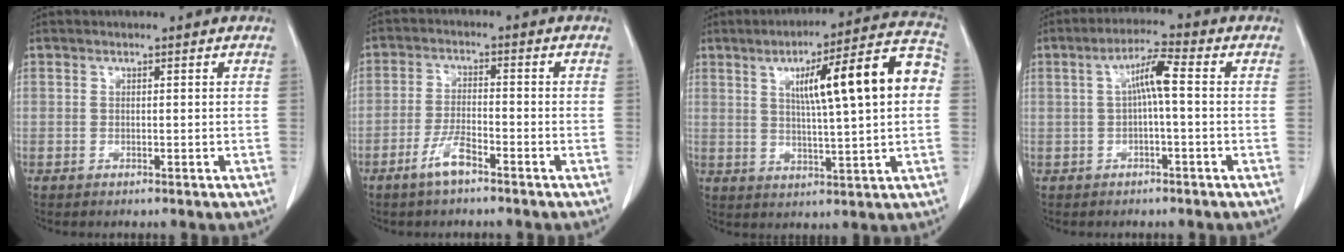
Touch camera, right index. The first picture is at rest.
{"total": 4.6, "force": [-3.2, 0.8, 3.3], "torque": [-0.068, -0.001, -0.061]}
{"total": 15.9, "force": [3.1, 1.6, 15.5], "torque": [-0.220, 0.033, 0.043]}
{"total": 5.1, "force": [0.4, 0.3, 5.0], "torque": [-0.092, 0.020, 0.007]}